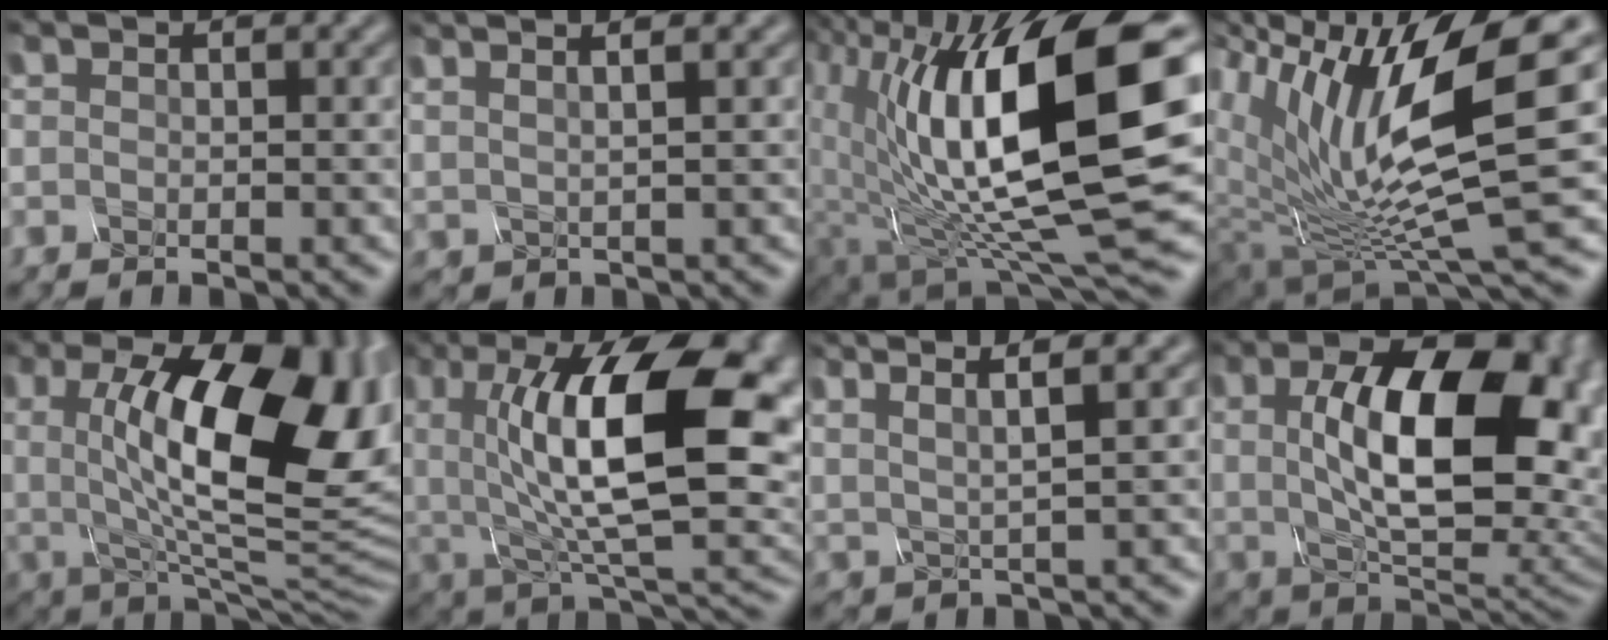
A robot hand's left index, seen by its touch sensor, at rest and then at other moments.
{"total": 4.1, "force": [2.7, 1.5, 2.7], "torque": [-0.012, 0.031, 0.005]}
{"total": 16.9, "force": [2.7, 6.4, 15.4], "torque": [-0.267, -0.009, 0.053]}
{"total": 13.6, "force": [4.2, 4.3, 12.2], "torque": [-0.249, 0.000, 0.086]}
{"total": 16.6, "force": [2.2, 7.0, 14.9], "torque": [-0.195, 0.006, 0.023]}
{"total": 14.9, "force": [1.5, 6.3, 13.4], "torque": [-0.208, -0.007, 0.024]}
{"total": 4.5, "force": [3.0, 0.8, 3.3], "torque": [-0.059, 0.018, 0.034]}
{"total": 13.4, "force": [1.2, 6.7, 11.6], "torque": [-0.163, -0.001, 0.021]}